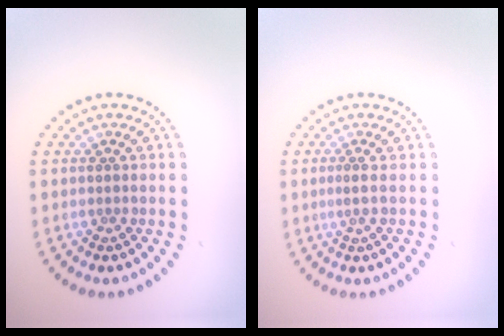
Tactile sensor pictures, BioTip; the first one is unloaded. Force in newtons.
{"total": 0.7, "press": 0.5, "slide": 0.5}